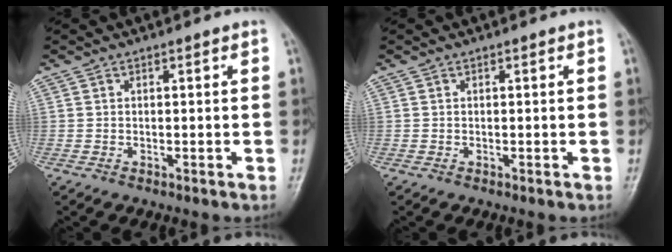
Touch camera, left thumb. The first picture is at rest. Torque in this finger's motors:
{"motor_torque": [0.00, 0.00, -0.06, -0.06, 0.00]}